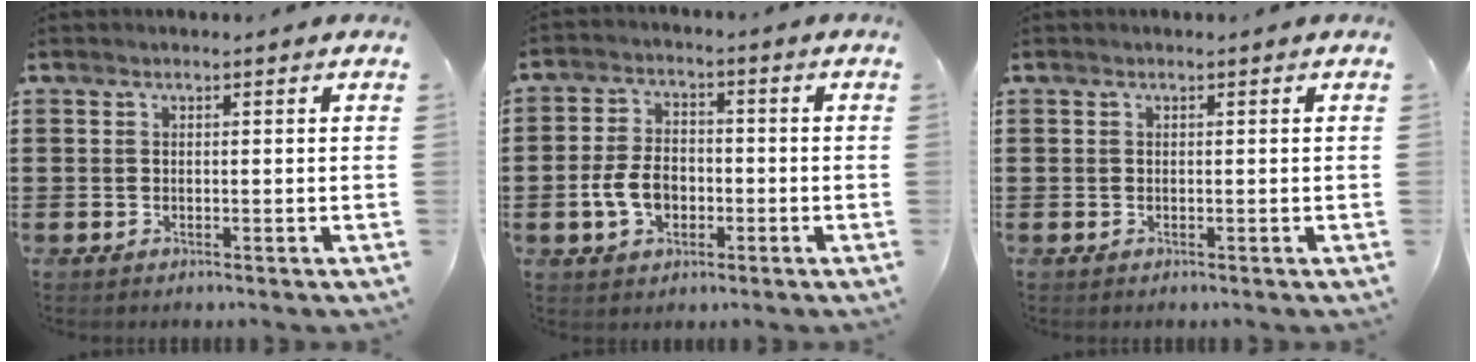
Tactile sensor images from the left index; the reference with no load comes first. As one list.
[{"total": 6.5, "force": [-1.8, 4.3, 4.5], "torque": [-0.108, 0.003, -0.039]}, {"total": 0.0}]